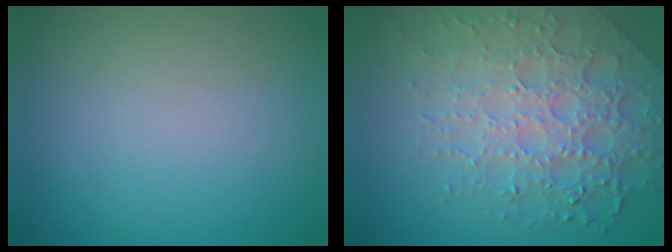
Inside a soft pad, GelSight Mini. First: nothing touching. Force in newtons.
{"total": 7.1, "press": 5.1, "slide": 4.9}